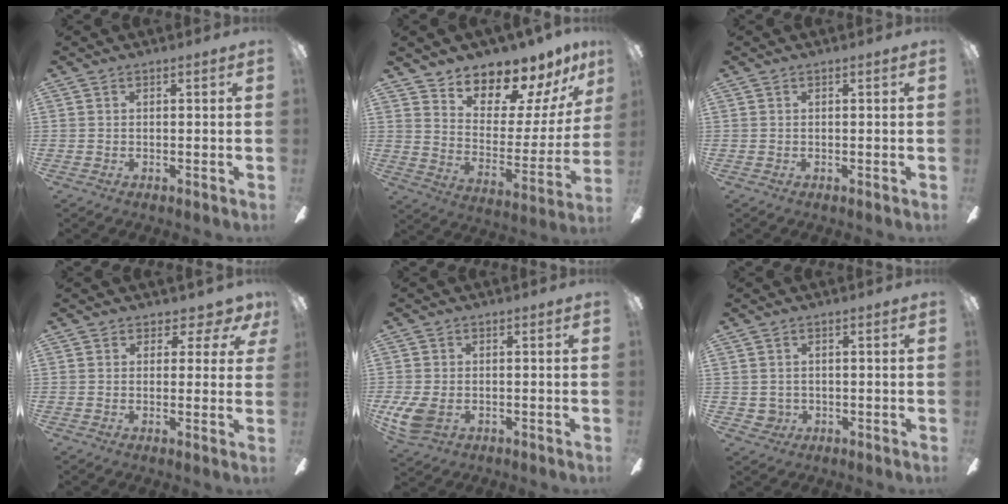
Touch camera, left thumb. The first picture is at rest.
{"total": 12.0, "force": [11.2, 3.6, 2.0], "torque": [-0.033, -0.114, 0.198]}
{"total": 0.0}
{"total": 3.9, "force": [2.4, 2.6, 1.6], "torque": [-0.009, -0.018, 0.038]}
{"total": 6.9, "force": [-1.8, 4.7, 4.7], "torque": [-0.112, -0.006, -0.035]}
{"total": 2.3, "force": [0.4, 2.2, 0.4], "torque": [-0.011, 0.003, 0.008]}